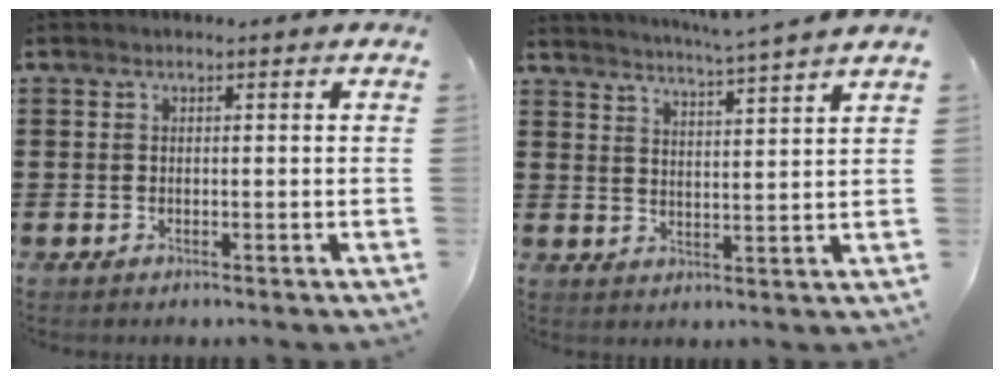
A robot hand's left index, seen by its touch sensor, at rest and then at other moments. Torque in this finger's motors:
{"motor_torque": [2.14, 0.00, 0.26, 0.18]}